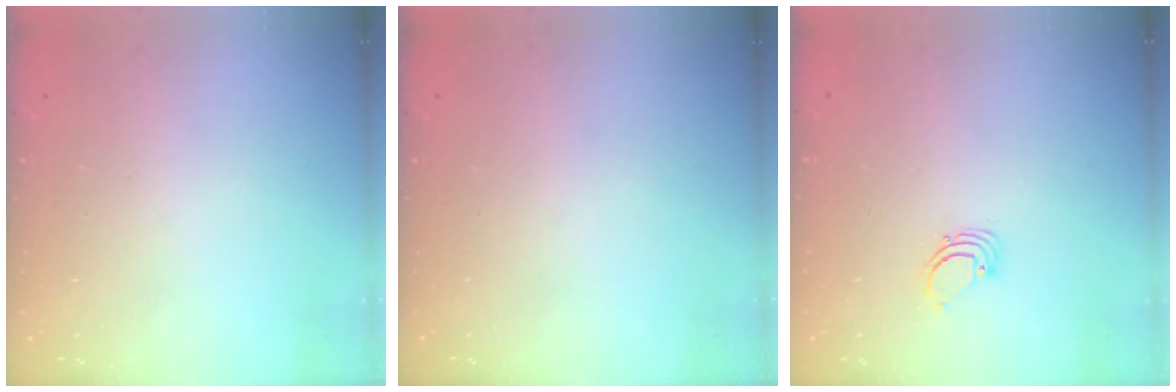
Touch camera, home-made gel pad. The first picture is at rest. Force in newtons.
{"total": 0.0}
{"total": 2.2, "press": 2.2, "slide": 0.2}